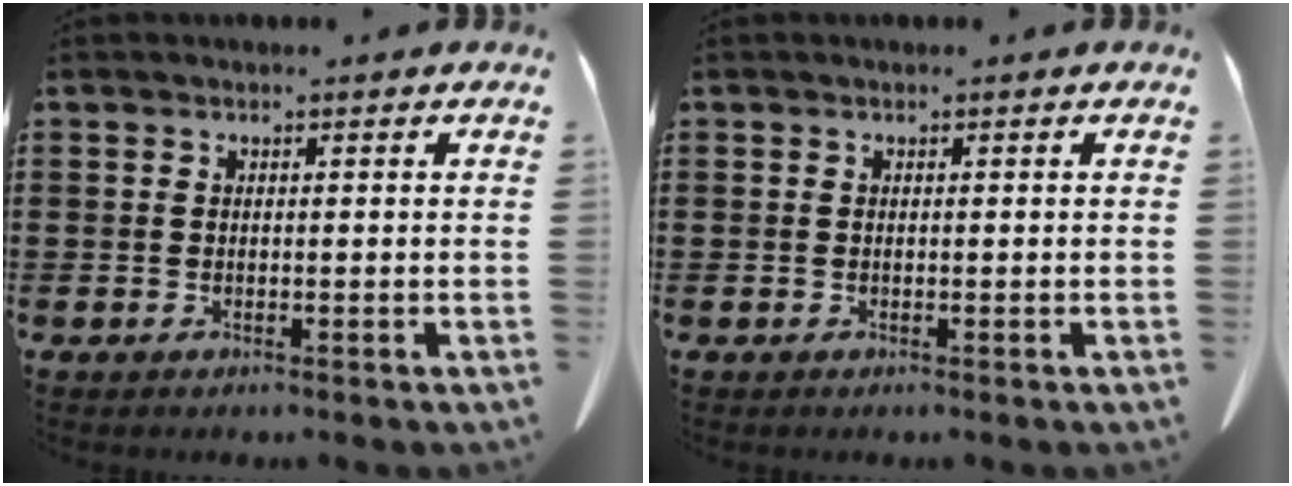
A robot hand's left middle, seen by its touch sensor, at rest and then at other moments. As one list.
[{"total": 0.0}]